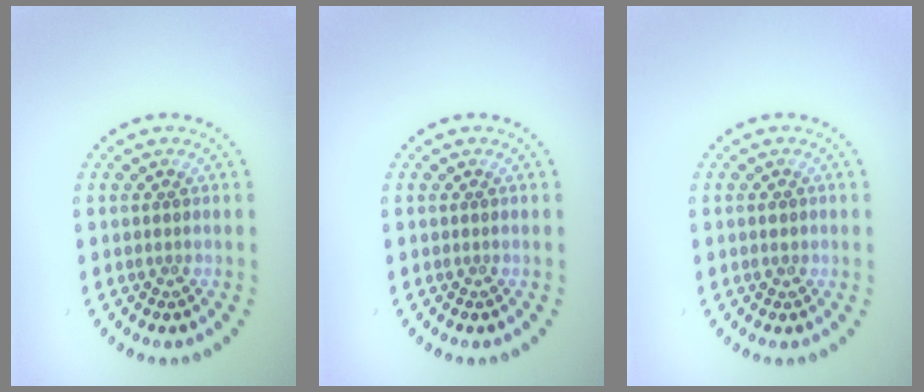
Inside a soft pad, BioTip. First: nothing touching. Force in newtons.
{"total": 0.0}
{"total": 1.0, "press": 1.0, "slide": 0.2}